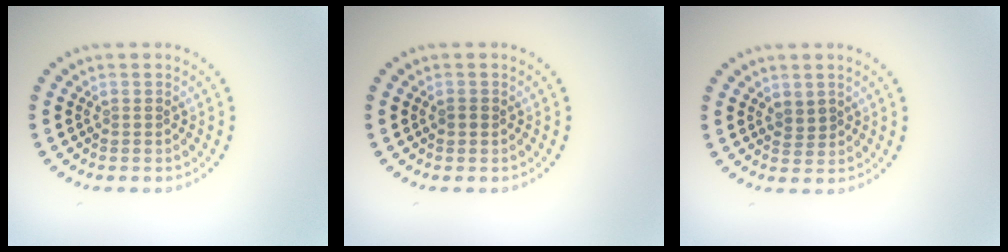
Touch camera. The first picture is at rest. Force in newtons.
{"total": 0.9, "press": 0.9, "slide": 0.3}
{"total": 0.8, "press": 0.6, "slide": 0.6}